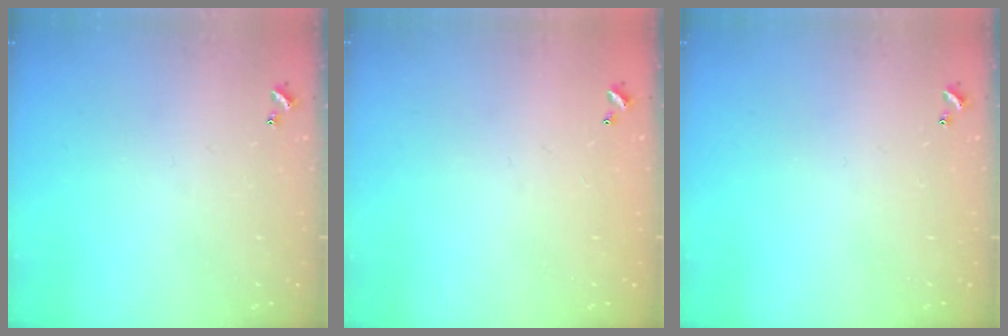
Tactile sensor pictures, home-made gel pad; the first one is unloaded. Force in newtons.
{"total": 2.7, "press": 2.7, "slide": 0.1}
{"total": 0.0}